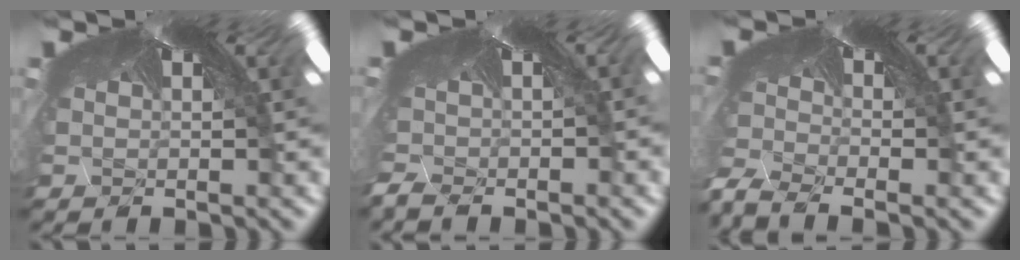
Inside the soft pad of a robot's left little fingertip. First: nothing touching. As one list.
[{"total": 3.3, "force": [-3.2, 0.0, -0.4], "torque": [-0.023, -0.037, -0.025]}, {"total": 7.4, "force": [-7.2, 0.5, 1.5], "torque": [-0.036, -0.078, -0.085]}]